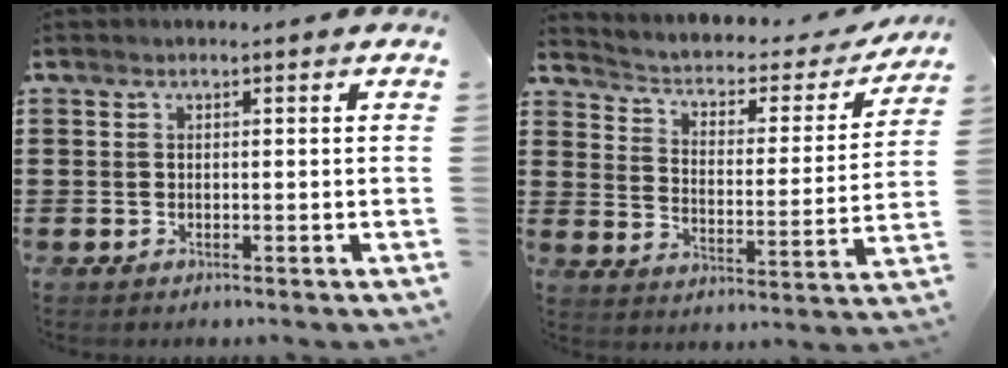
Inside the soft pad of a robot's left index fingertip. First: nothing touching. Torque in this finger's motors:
{"motor_torque": [1.08, -1.06, 0.14, 0.05]}